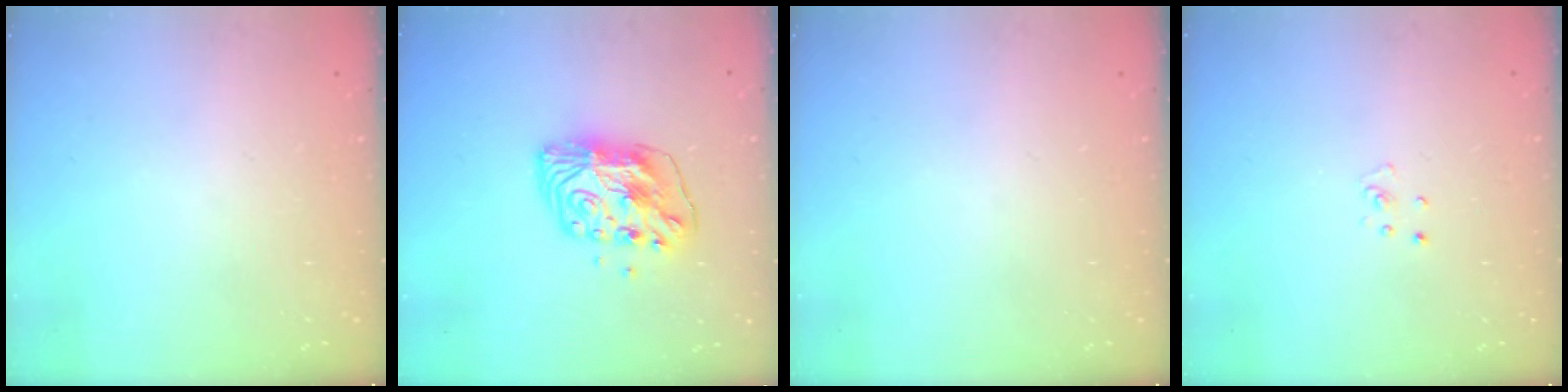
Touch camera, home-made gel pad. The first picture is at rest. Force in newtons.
{"total": 10.2, "press": 10.2, "slide": 0.9}
{"total": 0.0}
{"total": 2.3, "press": 2.3, "slide": 0.2}